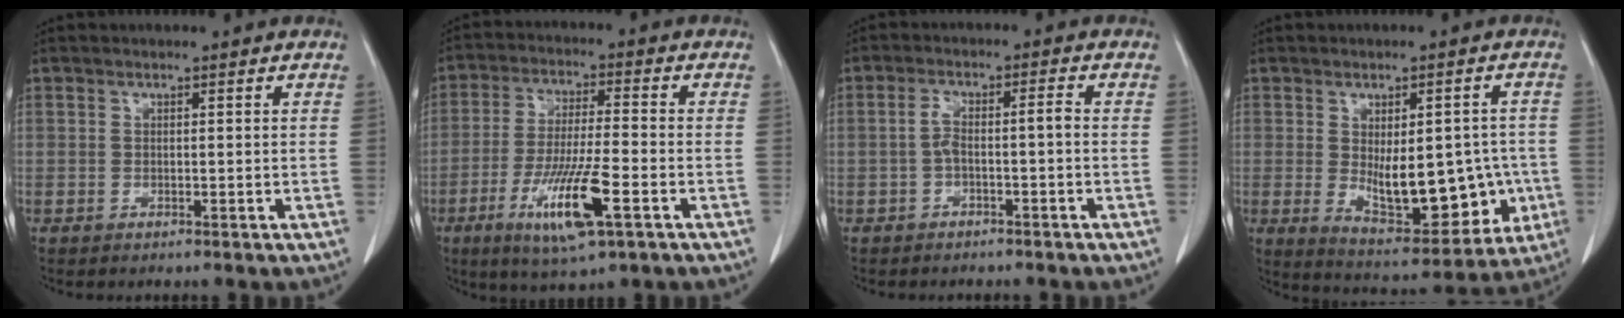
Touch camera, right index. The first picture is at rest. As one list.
[{"total": 12.1, "force": [-5.0, 1.4, 11.0], "torque": [-0.211, -0.023, -0.086]}, {"total": 3.6, "force": [-1.0, 0.6, 3.4], "torque": [-0.067, 0.019, -0.015]}, {"total": 15.0, "force": [-1.7, 6.8, 13.3], "torque": [-0.187, -0.001, 0.000]}]